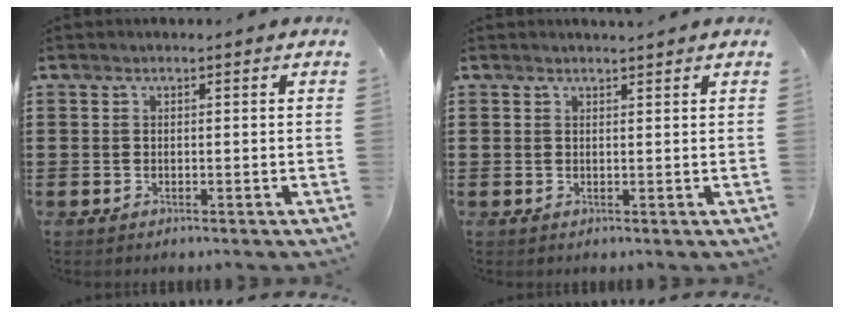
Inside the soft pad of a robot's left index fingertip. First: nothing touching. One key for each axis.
{"total": 1.1, "fx": 1.1, "fy": -0.1, "fz": 0.4, "tx": -0.009, "ty": -0.002, "tz": 0.021}